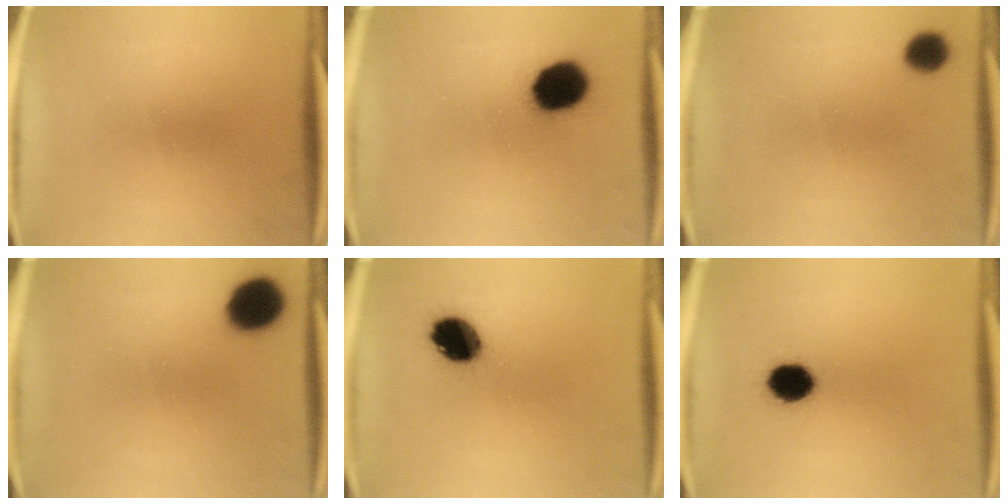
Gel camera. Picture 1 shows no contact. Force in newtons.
{"total": 12.8}
{"total": 6.0}
{"total": 12.1}
{"total": 10.2}
{"total": 8.2}